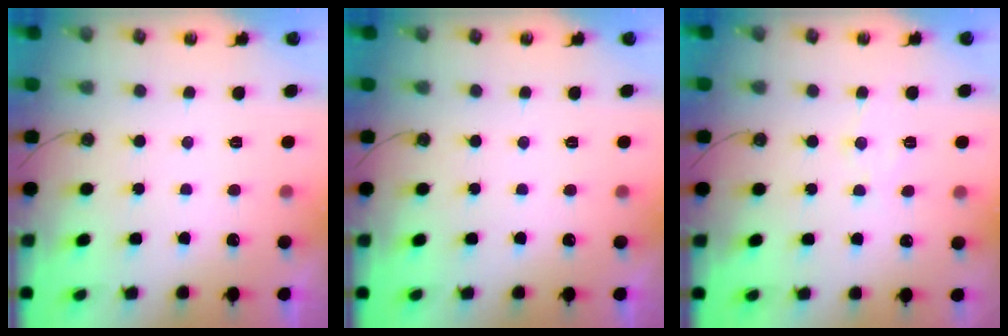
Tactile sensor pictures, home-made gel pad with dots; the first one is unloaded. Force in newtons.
{"total": 0.0}
{"total": 6.4, "press": 6.4, "slide": 0.4}